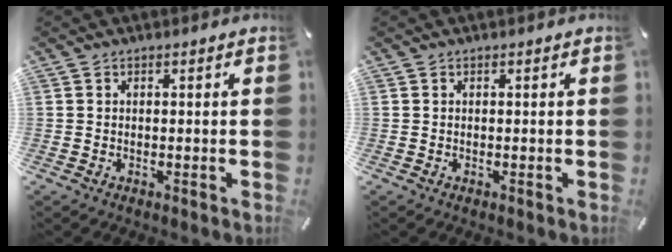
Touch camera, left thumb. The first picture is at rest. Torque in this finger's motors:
{"motor_torque": [-0.07, 0.10, -0.02, -0.04, 0.00]}